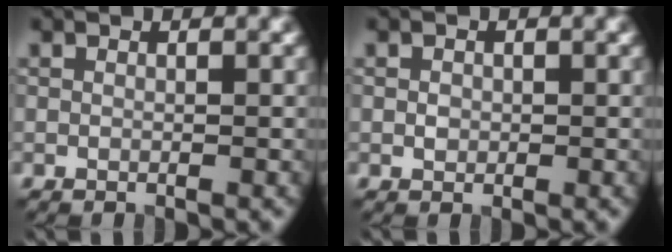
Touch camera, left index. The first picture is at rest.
{"total": 0.8, "force": [0.0, 0.7, 0.4], "torque": [-0.008, -0.002, -0.002]}